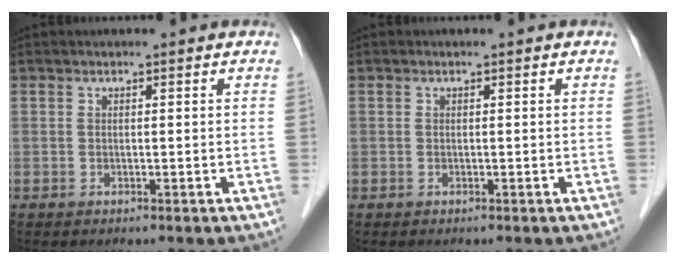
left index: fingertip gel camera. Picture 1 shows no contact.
{"total": 0.0}